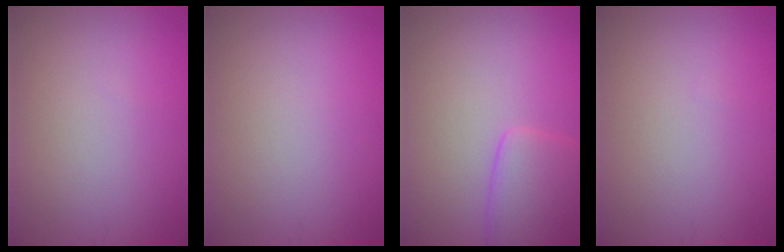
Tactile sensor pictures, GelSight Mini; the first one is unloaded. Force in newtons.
{"total": 0.0}
{"total": 3.8, "press": 3.7, "slide": 0.3}
{"total": 0.0}